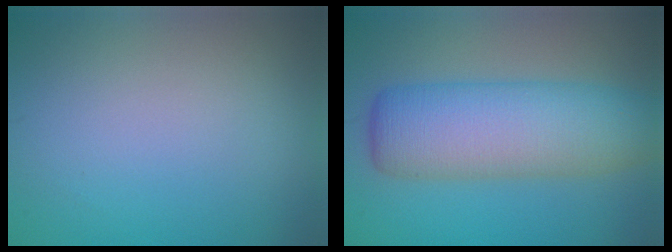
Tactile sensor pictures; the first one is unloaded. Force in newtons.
{"total": 8.7, "press": 8.7, "slide": 0.3}